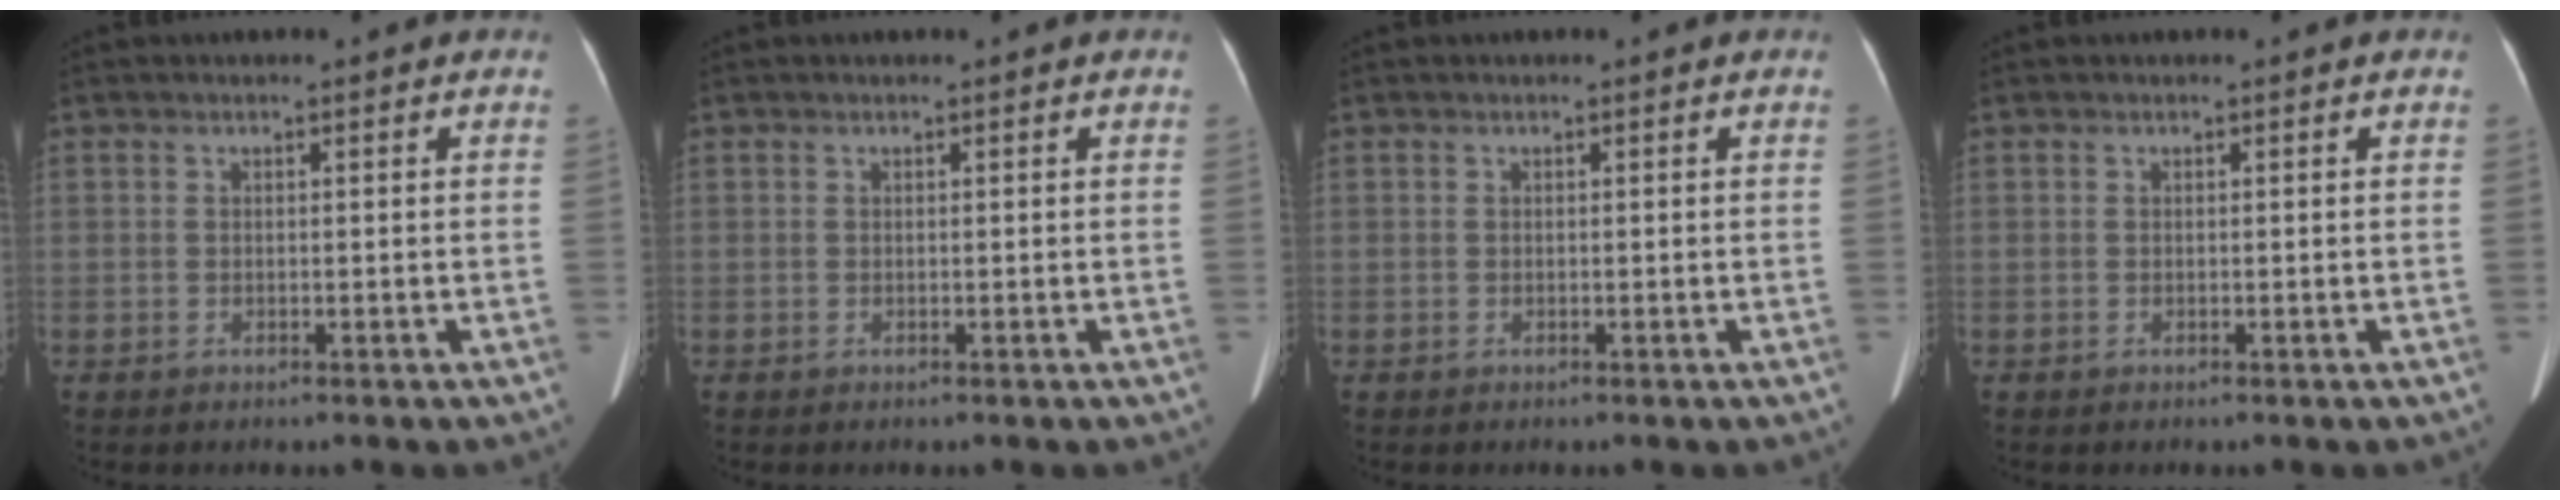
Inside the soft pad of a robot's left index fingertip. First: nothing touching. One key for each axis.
{"total": 0.0}
{"total": 0.0}
{"total": 0.0}